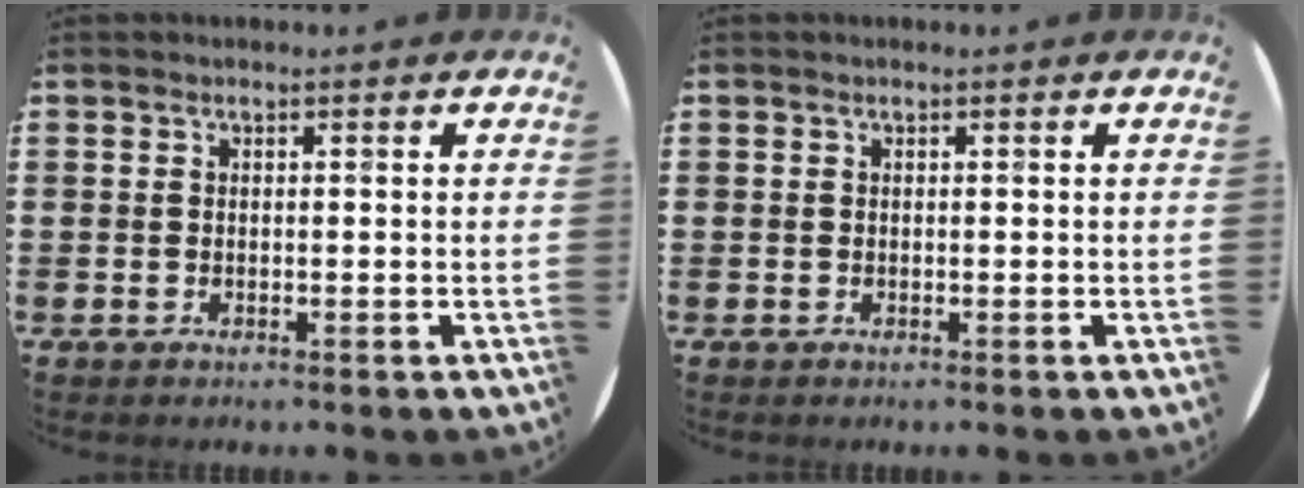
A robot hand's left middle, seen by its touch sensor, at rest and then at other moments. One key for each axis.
{"total": 0.0}